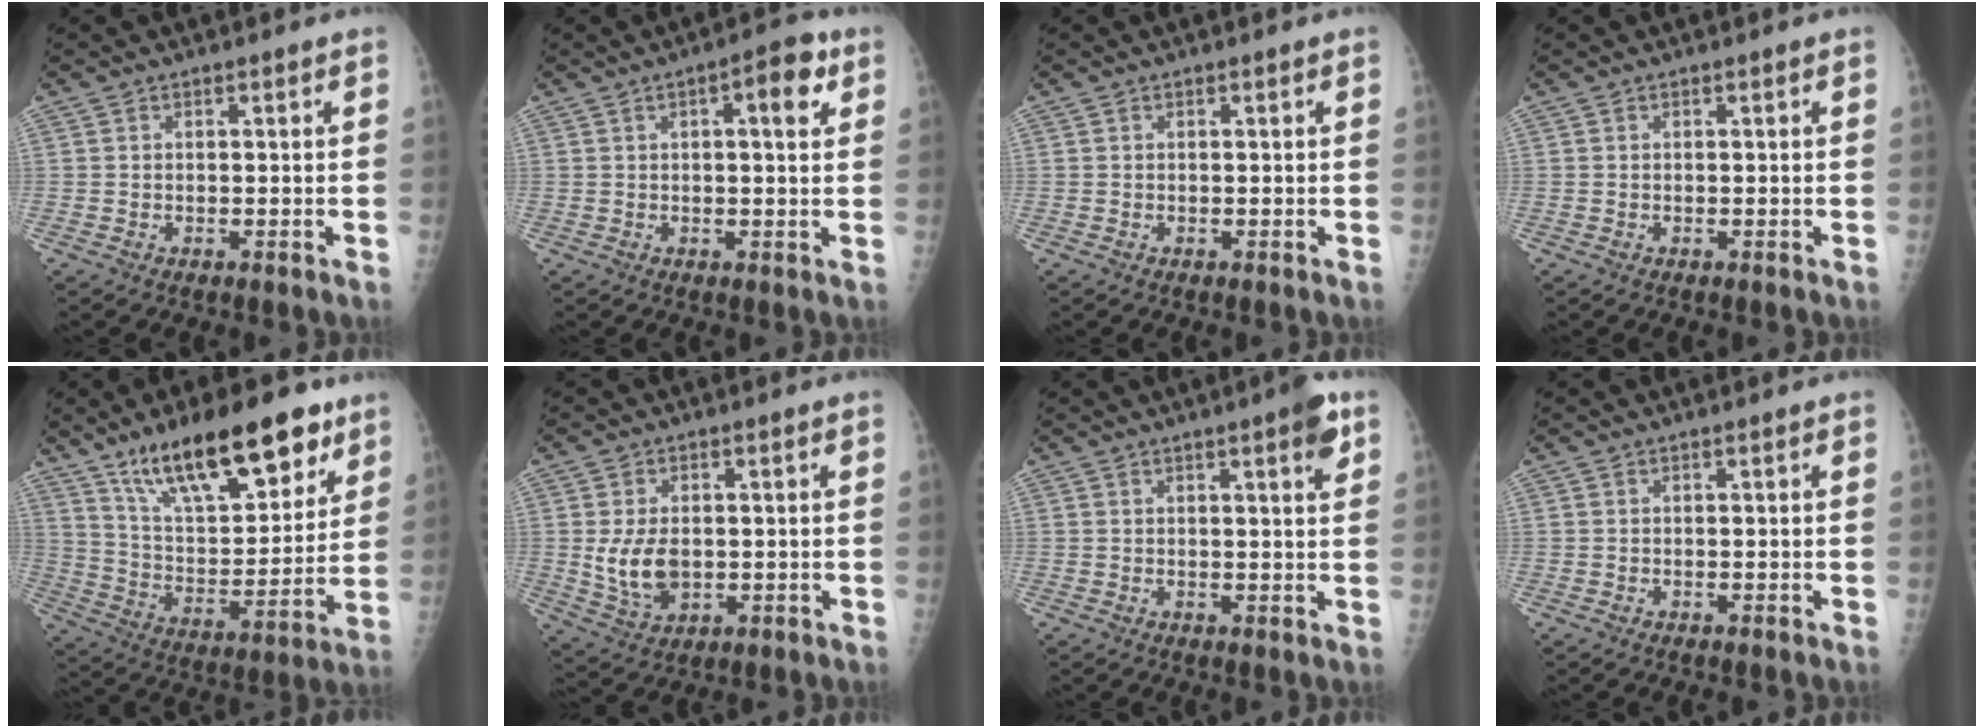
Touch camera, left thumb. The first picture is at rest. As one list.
[{"total": 6.4, "force": [2.2, 2.1, 5.6], "torque": [-0.067, 0.005, 0.023]}, {"total": 0.0}, {"total": 0.0}, {"total": 23.9, "force": [15.1, 9.0, 16.1], "torque": [-0.218, -0.052, 0.259]}, {"total": 8.0, "force": [-0.1, 5.3, 6.0], "torque": [-0.102, -0.008, 0.011]}, {"total": 4.4, "force": [2.3, 0.6, 3.7], "torque": [-0.045, -0.008, 0.027]}, {"total": 0.0}]